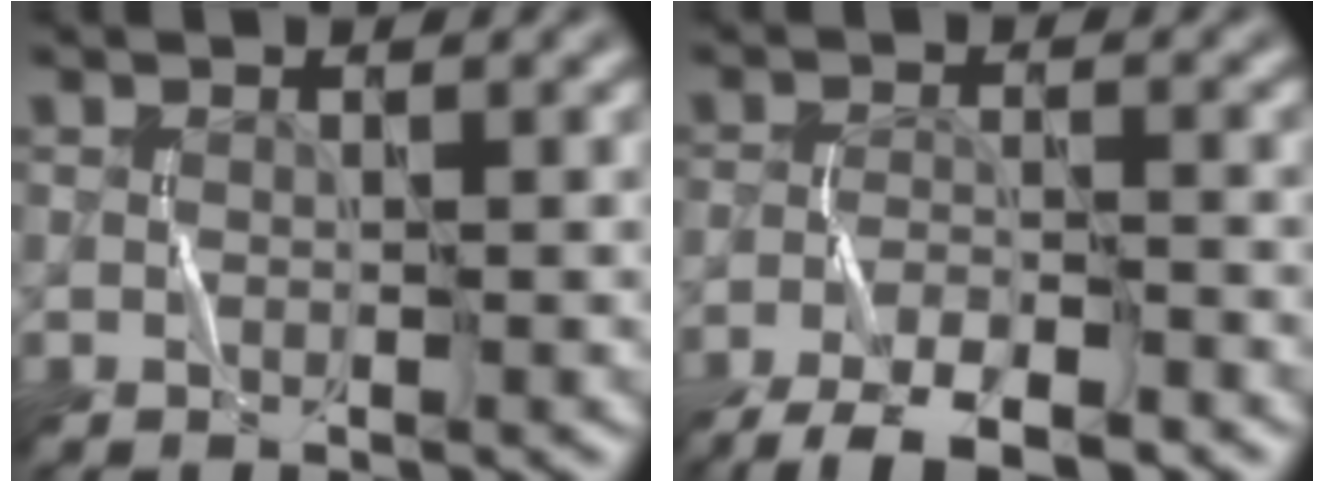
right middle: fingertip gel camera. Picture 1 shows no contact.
{"total": 7.2, "force": [-5.9, 1.5, 3.8], "torque": [-0.065, -0.015, -0.101]}